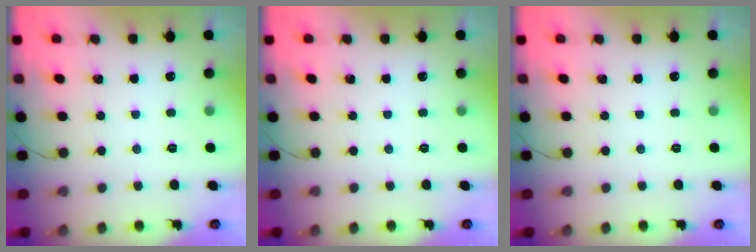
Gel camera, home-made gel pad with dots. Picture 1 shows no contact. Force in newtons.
{"total": 0.0}
{"total": 0.0}